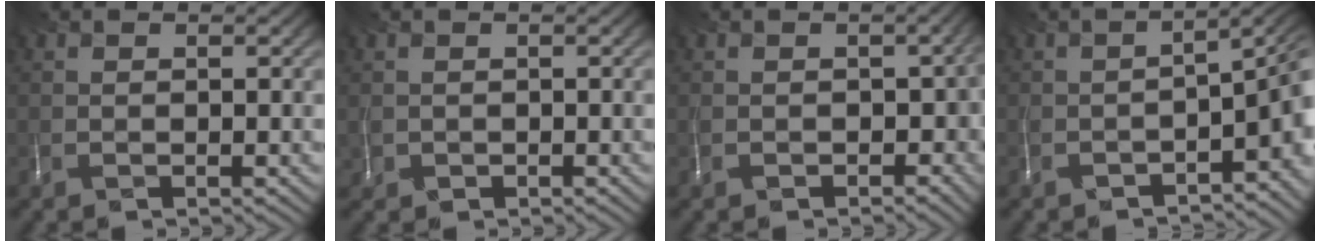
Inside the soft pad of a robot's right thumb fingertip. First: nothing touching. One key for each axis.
{"total": 1.0, "fx": 0.2, "fy": 0.8, "fz": -0.5, "tx": -0.001, "ty": -0.003, "tz": 0.012}
{"total": 4.3, "fx": -2.0, "fy": 3.0, "fz": 2.3, "tx": -0.035, "ty": -0.018, "tz": -0.030}
{"total": 6.1, "fx": -3.4, "fy": 2.1, "fz": 4.7, "tx": -0.053, "ty": -0.016, "tz": -0.055}